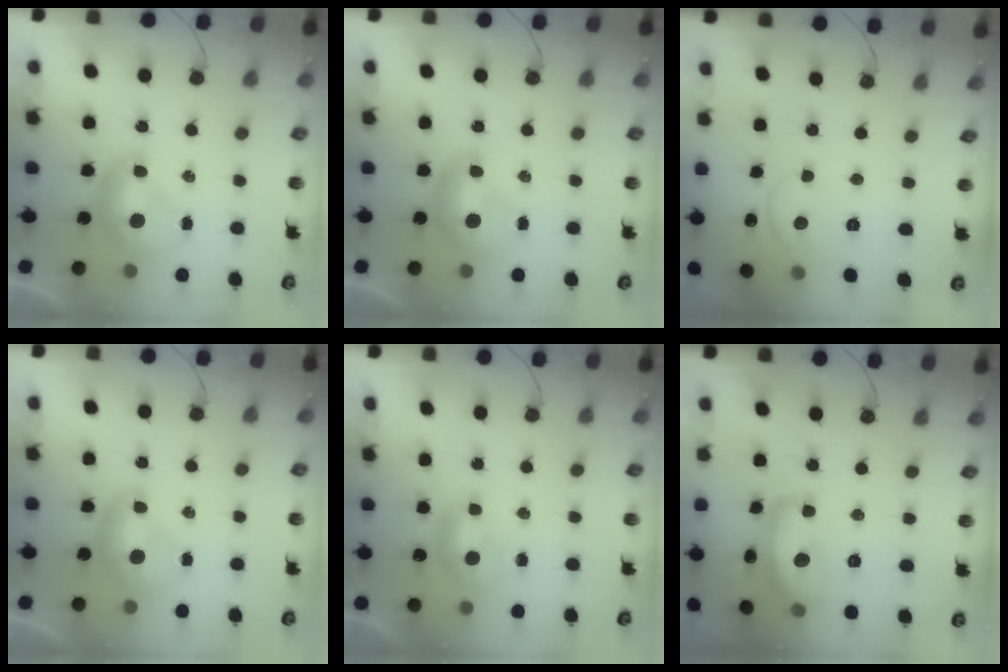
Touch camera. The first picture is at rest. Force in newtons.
{"total": 0.0}
{"total": 3.0, "press": 2.9, "slide": 0.4}
{"total": 0.0}
{"total": 1.6, "press": 1.5, "slide": 0.5}
{"total": 8.8, "press": 8.8, "slide": 0.5}